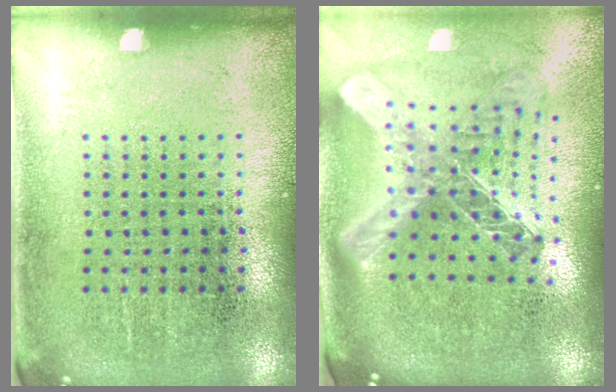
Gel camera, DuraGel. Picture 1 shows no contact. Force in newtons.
{"total": 2.8, "press": 2.0, "slide": 1.9}